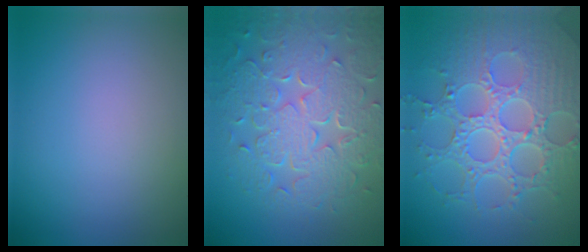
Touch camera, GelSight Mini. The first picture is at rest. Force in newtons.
{"total": 8.8, "press": 6.3, "slide": 6.1}
{"total": 8.3, "press": 6.1, "slide": 5.6}